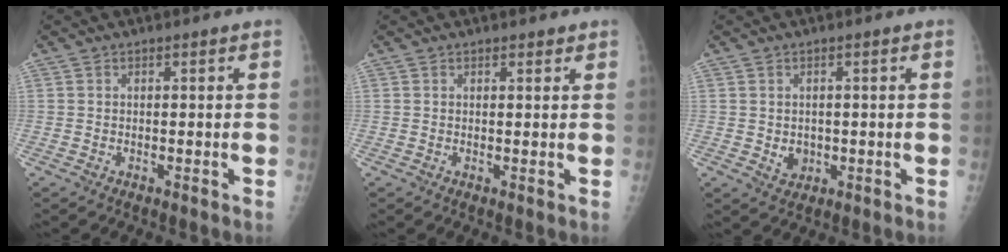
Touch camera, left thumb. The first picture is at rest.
{"total": 1.1, "force": [0.9, 0.6, 0.4], "torque": [0.003, -0.005, 0.009]}
{"total": 2.9, "force": [-0.2, 2.5, 1.4], "torque": [-0.011, -0.001, 0.007]}